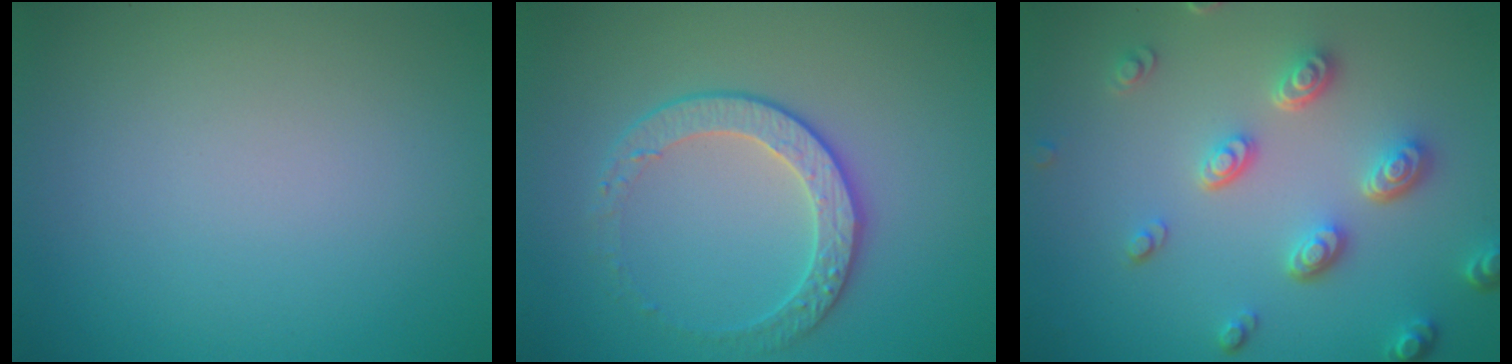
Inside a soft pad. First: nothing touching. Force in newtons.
{"total": 2.8, "press": 2.4, "slide": 1.4}
{"total": 4.4, "press": 3.5, "slide": 2.7}